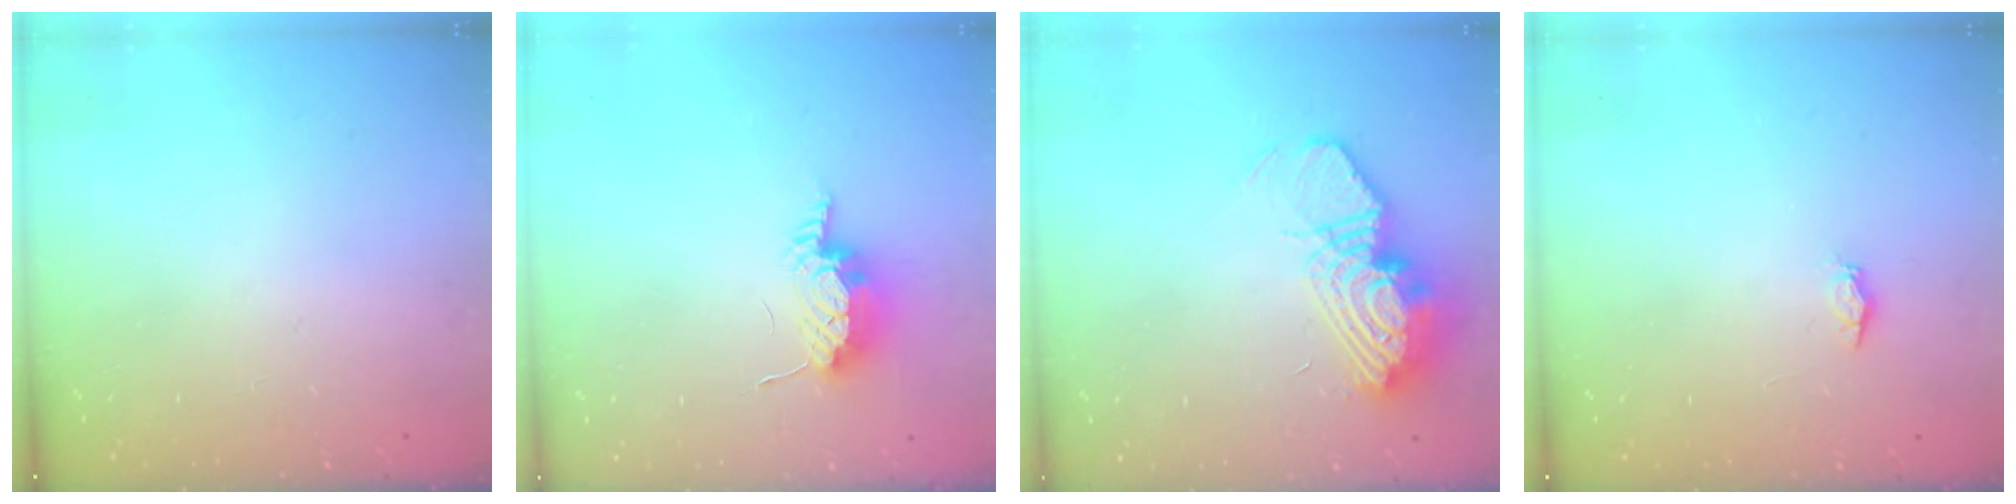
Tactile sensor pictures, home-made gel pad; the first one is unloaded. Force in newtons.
{"total": 8.6, "press": 8.1, "slide": 2.7}
{"total": 18.4, "press": 15.4, "slide": 10.0}
{"total": 2.2, "press": 2.1, "slide": 0.3}